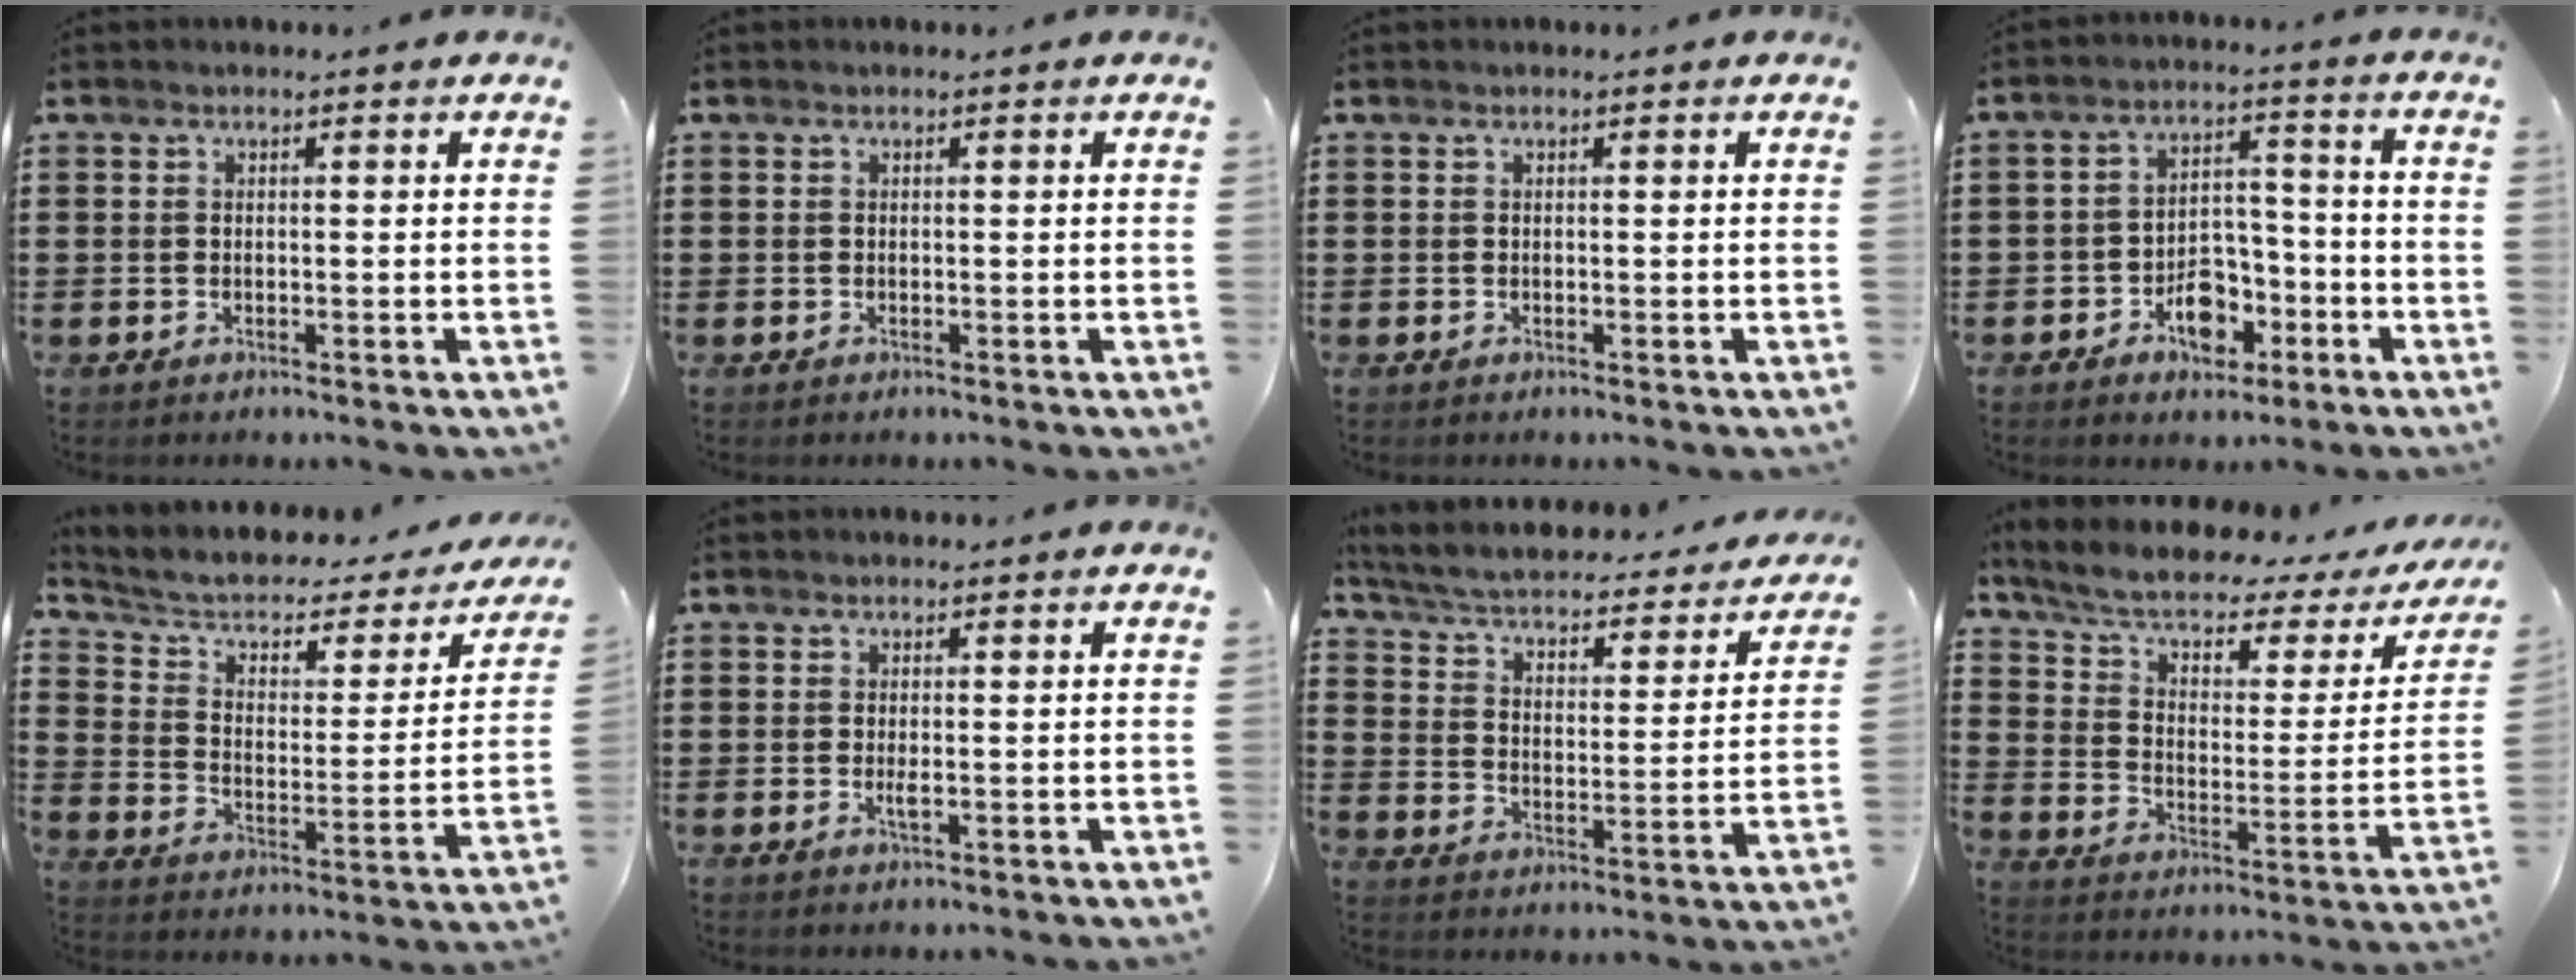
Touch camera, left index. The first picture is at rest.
{"total": 0.0}
{"total": 0.0}
{"total": 6.5, "force": [-3.6, 4.1, 3.5], "torque": [-0.057, 0.020, -0.063]}
{"total": 4.6, "force": [3.0, 2.3, 2.6], "torque": [-0.068, -0.020, 0.044]}
{"total": 1.4, "force": [0.0, 0.3, 1.3], "torque": [-0.032, -0.005, -0.002]}
{"total": 3.0, "force": [2.7, 0.4, 1.4], "torque": [-0.045, -0.028, 0.034]}
{"total": 5.7, "force": [4.1, 1.7, 3.6], "torque": [-0.089, -0.029, 0.066]}